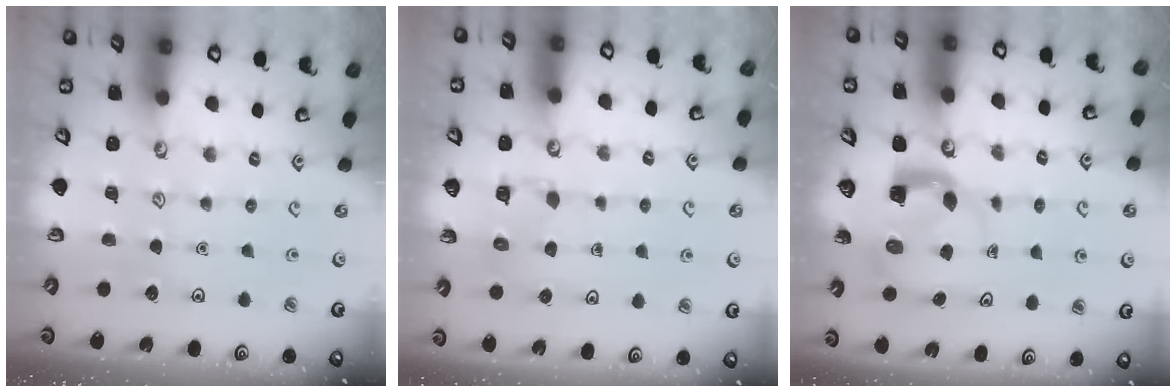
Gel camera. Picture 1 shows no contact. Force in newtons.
{"total": 6.2, "press": 6.2, "slide": 0.3}
{"total": 4.3, "press": 4.3, "slide": 0.3}